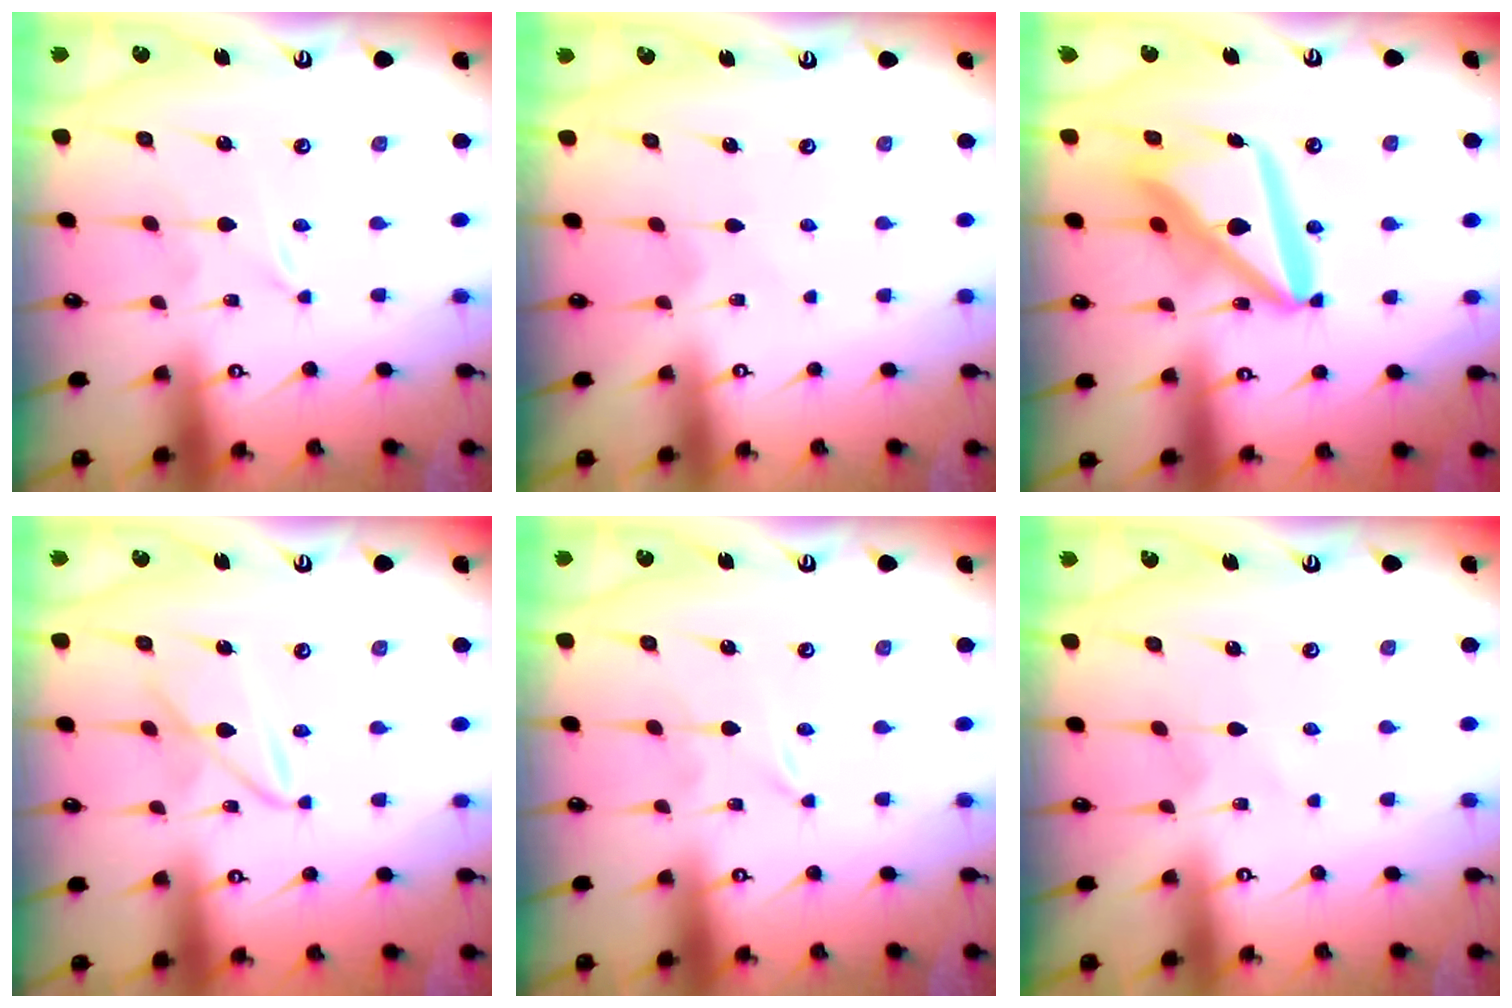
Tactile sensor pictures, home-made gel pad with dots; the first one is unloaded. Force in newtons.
{"total": 2.6, "press": 2.6, "slide": 0.4}
{"total": 17.4, "press": 17.3, "slide": 1.9}
{"total": 6.6, "press": 6.6, "slide": 0.5}
{"total": 0.0}
{"total": 2.5, "press": 2.5, "slide": 0.2}